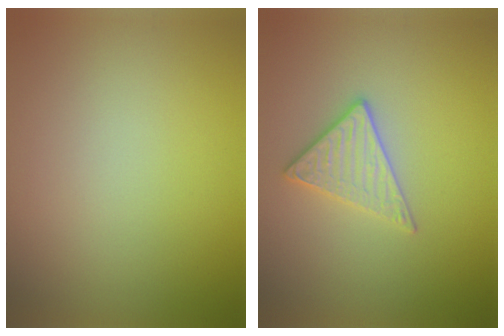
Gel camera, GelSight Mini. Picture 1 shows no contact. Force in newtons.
{"total": 2.7, "press": 2.5, "slide": 1.1}